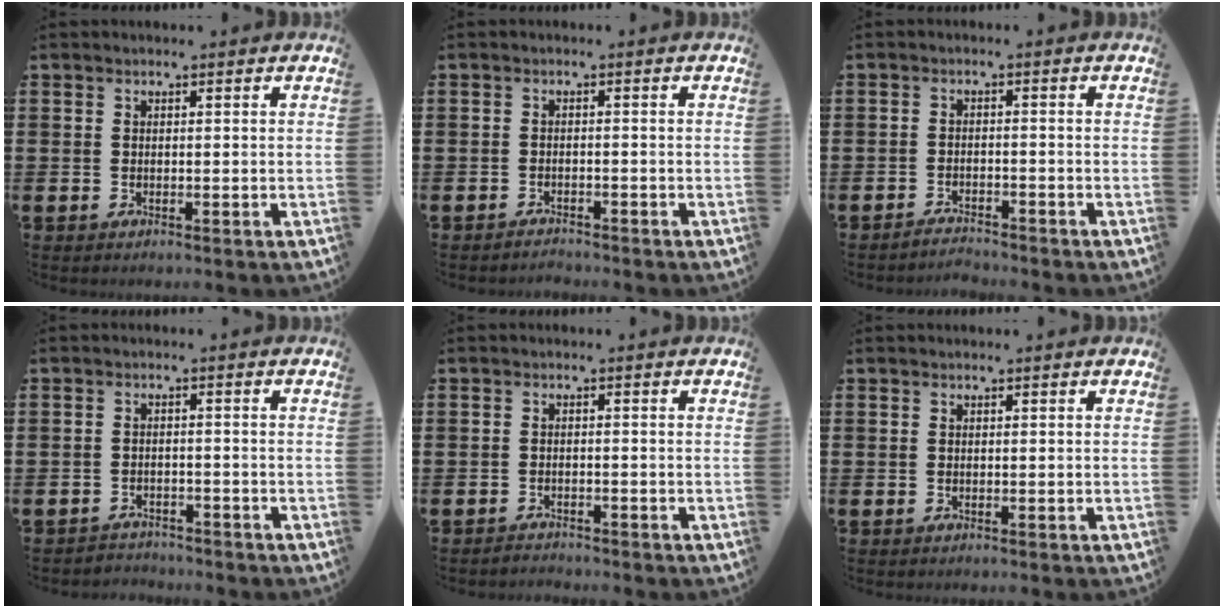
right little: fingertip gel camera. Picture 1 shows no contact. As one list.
[{"total": 1.2, "force": [-1.2, 0.0, -0.1], "torque": [-0.002, 0.004, -0.026]}, {"total": 2.0, "force": [-1.9, -0.1, -0.1], "torque": [-0.003, 0.005, -0.042]}, {"total": 1.7, "force": [-1.6, 0.3, -0.3], "torque": [-0.003, 0.004, -0.038]}, {"total": 1.2, "force": [-1.2, 0.1, -0.1], "torque": [-0.002, 0.004, -0.027]}, {"total": 0.0}]